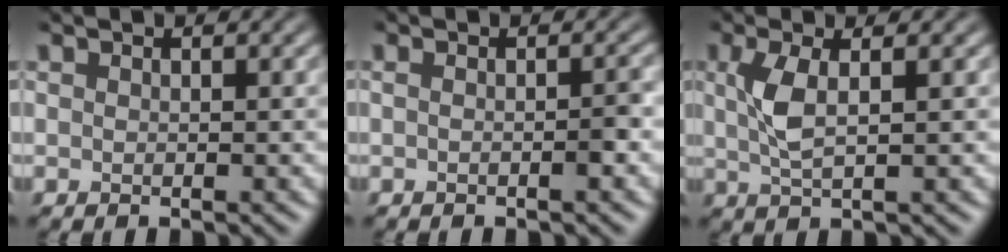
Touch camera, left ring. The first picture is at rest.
{"total": 1.4, "force": [-0.7, 0.4, 1.1], "torque": [-0.015, 0.001, -0.014]}
{"total": 2.7, "force": [0.0, 0.7, 2.6], "torque": [-0.060, -0.001, 0.003]}